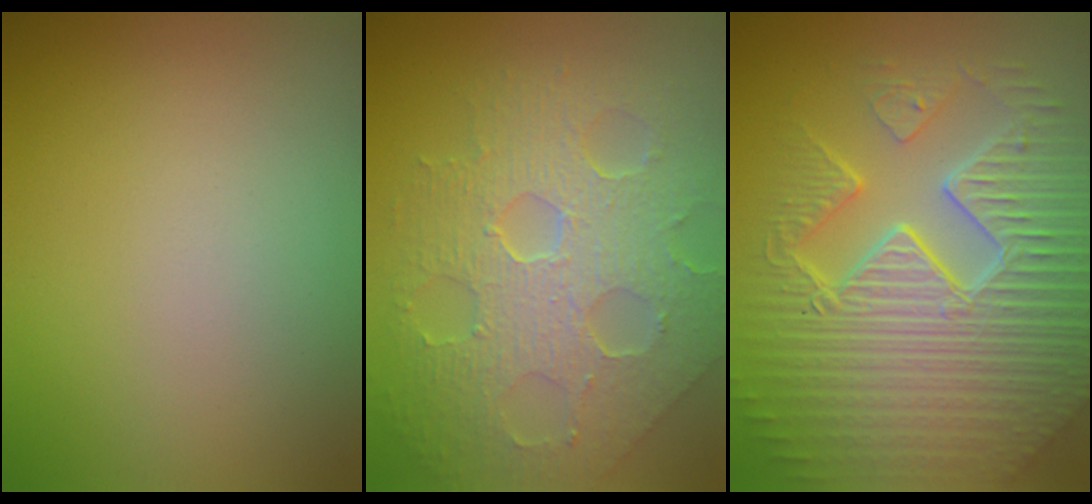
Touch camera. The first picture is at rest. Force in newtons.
{"total": 8.3, "press": 5.8, "slide": 5.9}
{"total": 11.2, "press": 7.2, "slide": 8.6}